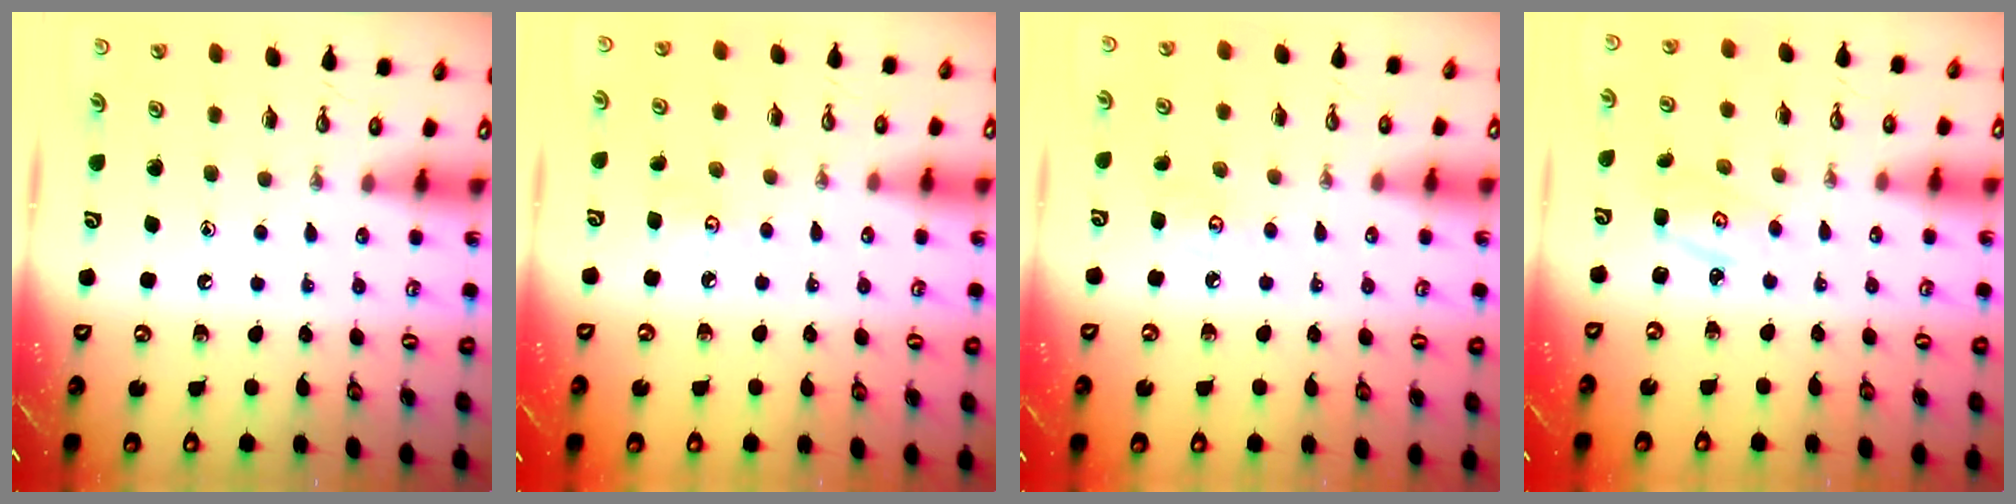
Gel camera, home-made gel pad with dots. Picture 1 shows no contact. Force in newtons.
{"total": 4.9, "press": 4.8, "slide": 0.5}
{"total": 5.5, "press": 5.5, "slide": 0.6}
{"total": 2.7, "press": 2.7, "slide": 0.4}